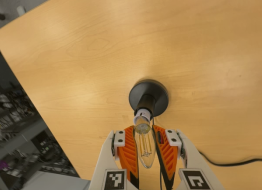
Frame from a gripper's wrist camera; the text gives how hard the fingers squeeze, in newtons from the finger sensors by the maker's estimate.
{"total": 18.7, "left": 19.7, "right": 17.7}